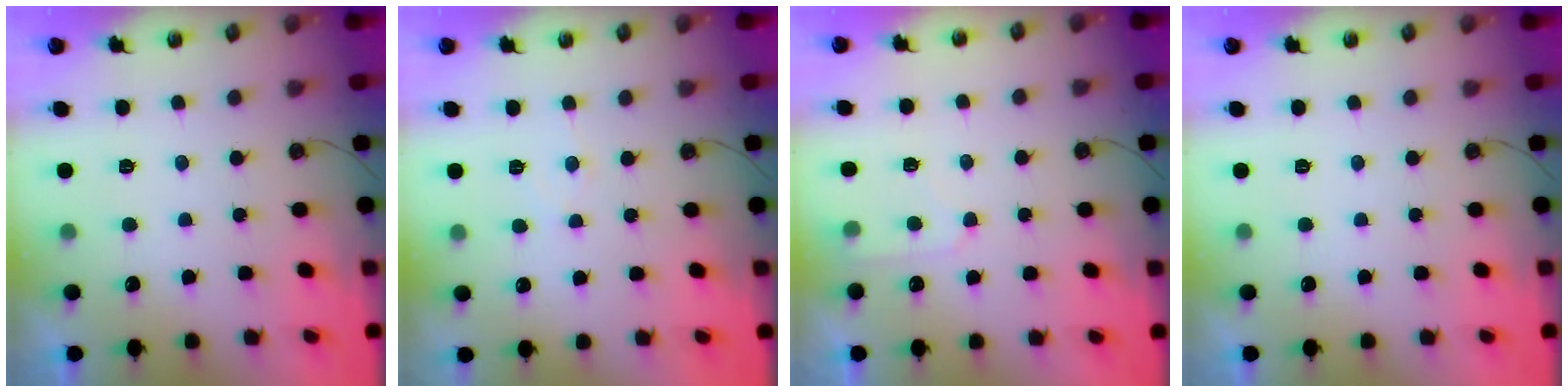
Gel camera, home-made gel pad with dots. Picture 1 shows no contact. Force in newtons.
{"total": 3.9, "press": 3.9, "slide": 0.5}
{"total": 4.8, "press": 4.8, "slide": 0.5}
{"total": 0.0}